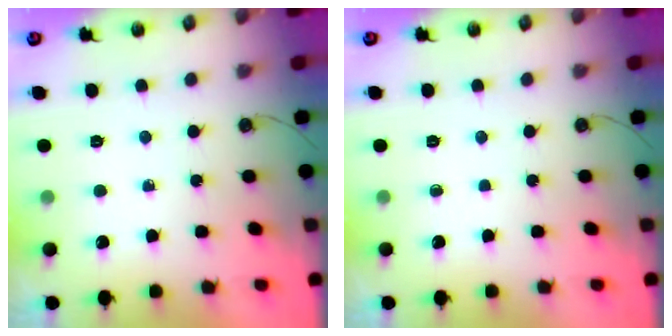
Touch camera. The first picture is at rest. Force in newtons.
{"total": 0.0}